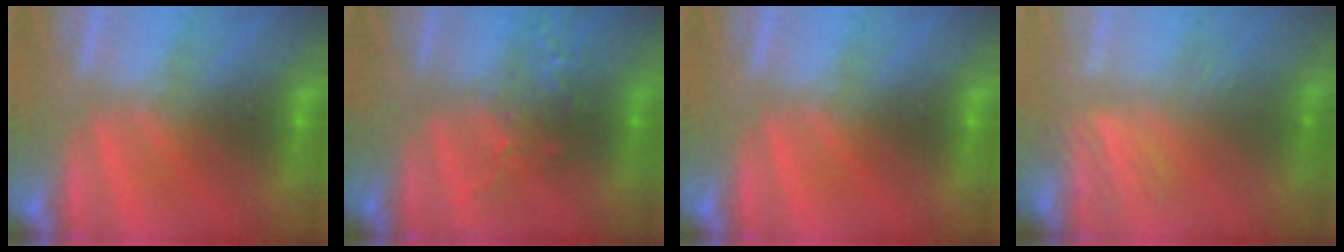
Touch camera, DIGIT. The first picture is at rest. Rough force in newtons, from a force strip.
{"total": 2.5}
{"total": 0.0}
{"total": 3.2}